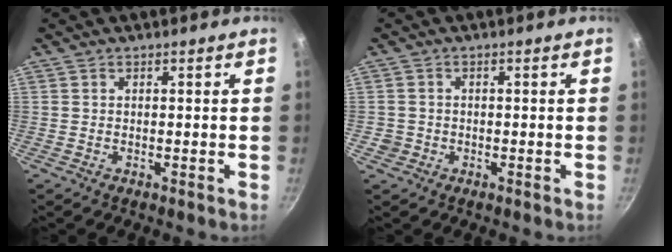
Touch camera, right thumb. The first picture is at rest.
{"total": 2.0, "force": [-0.5, 1.9, 0.3], "torque": [0.003, 0.008, -0.005]}